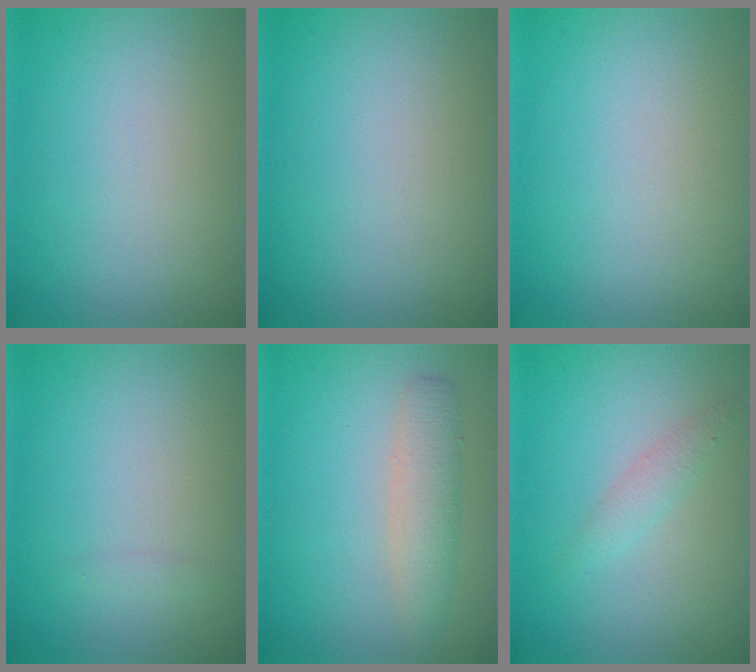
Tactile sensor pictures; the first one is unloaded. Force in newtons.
{"total": 0.0}
{"total": 0.0}
{"total": 0.6, "press": 0.6, "slide": 0.1}
{"total": 2.9, "press": 2.9, "slide": 0.1}
{"total": 1.5, "press": 1.5, "slide": 0.0}